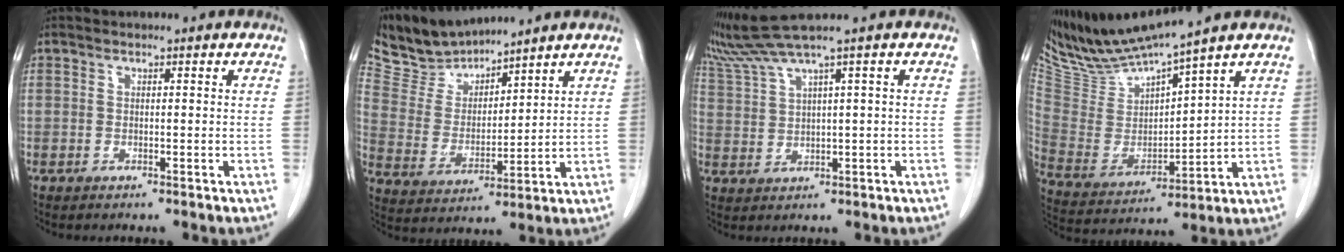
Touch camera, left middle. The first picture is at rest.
{"total": 8.7, "force": [8.6, 1.4, 0.8], "torque": [-0.034, 0.006, 0.188]}
{"total": 4.3, "force": [3.5, -1.9, 1.6], "torque": [-0.050, 0.004, 0.086]}
{"total": 13.3, "force": [12.2, -0.6, 5.4], "torque": [-0.114, -0.011, 0.246]}